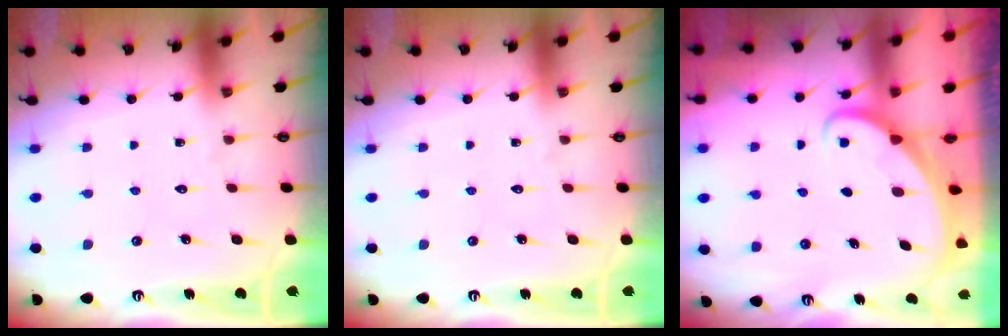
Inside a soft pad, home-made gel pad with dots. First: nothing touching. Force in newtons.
{"total": 0.0}
{"total": 1.6, "press": 1.6, "slide": 0.1}